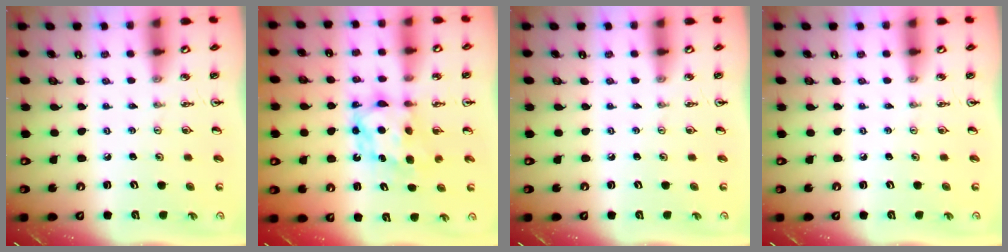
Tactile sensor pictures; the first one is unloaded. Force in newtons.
{"total": 6.6, "press": 6.5, "slide": 0.4}
{"total": 0.0}
{"total": 0.0}